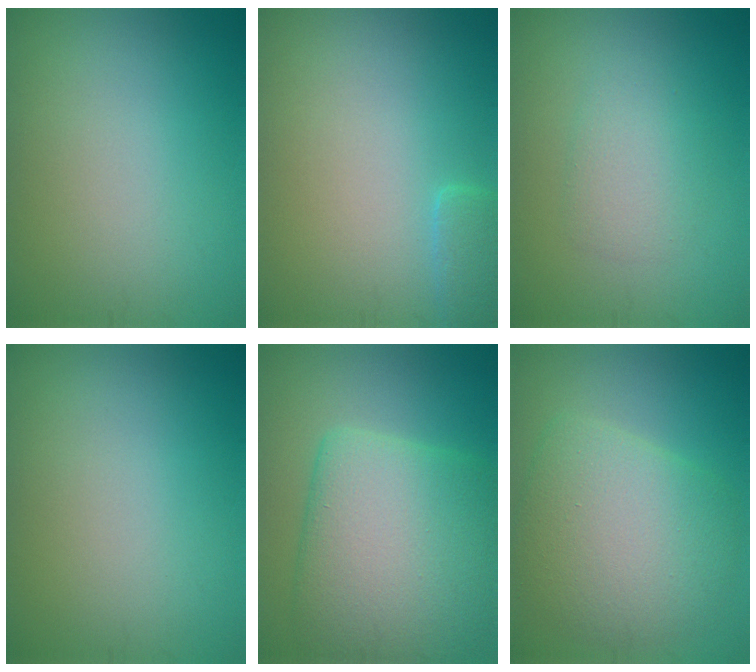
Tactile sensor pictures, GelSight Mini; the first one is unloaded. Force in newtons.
{"total": 1.7, "press": 1.7, "slide": 0.1}
{"total": 2.4, "press": 2.4, "slide": 0.2}
{"total": 0.0}
{"total": 10.5, "press": 10.5, "slide": 0.4}
{"total": 7.2, "press": 7.2, "slide": 0.7}